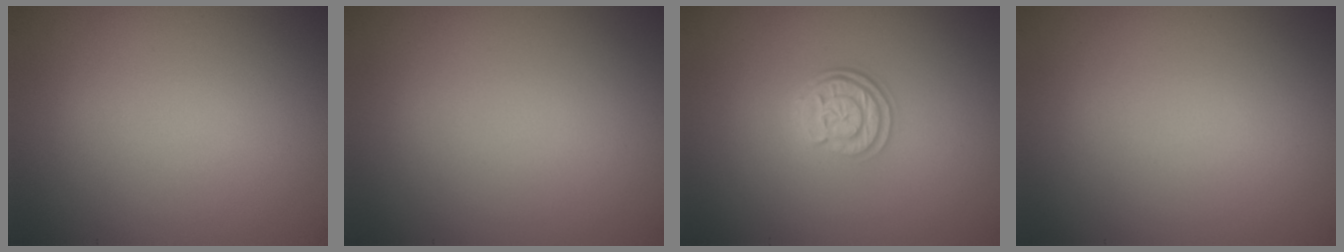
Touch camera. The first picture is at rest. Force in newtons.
{"total": 0.0}
{"total": 2.9, "press": 2.4, "slide": 1.7}
{"total": 0.0}